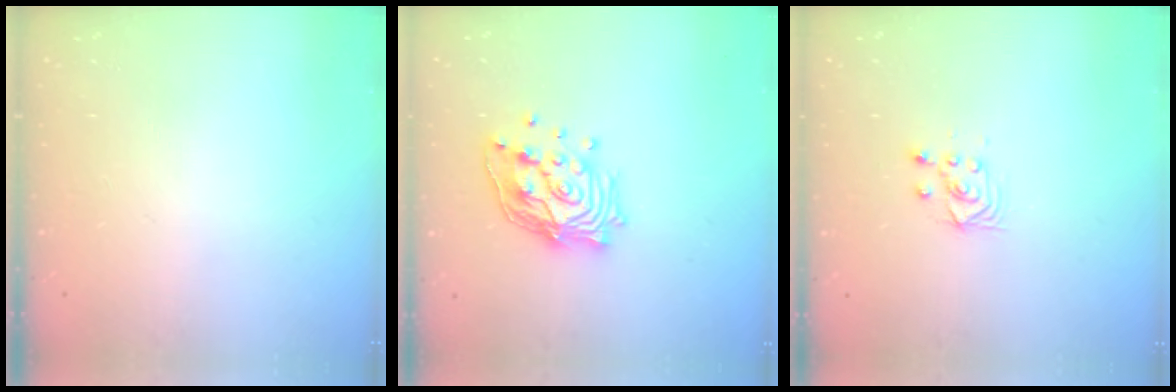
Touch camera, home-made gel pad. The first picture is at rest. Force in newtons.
{"total": 17.1, "press": 17.1, "slide": 1.3}
{"total": 3.7, "press": 3.4, "slide": 1.6}